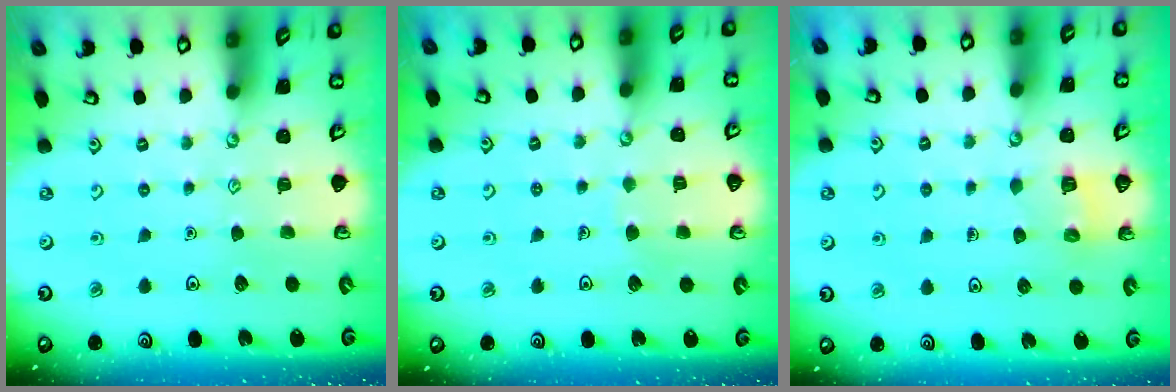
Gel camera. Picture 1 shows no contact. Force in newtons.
{"total": 3.2, "press": 3.2, "slide": 0.2}
{"total": 2.2, "press": 2.2, "slide": 0.1}